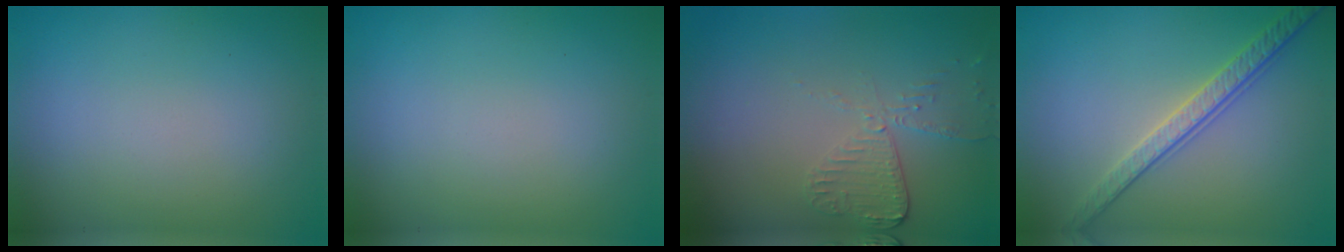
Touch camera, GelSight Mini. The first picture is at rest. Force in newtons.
{"total": 0.0}
{"total": 2.7, "press": 2.4, "slide": 1.2}
{"total": 3.6, "press": 3.3, "slide": 1.4}